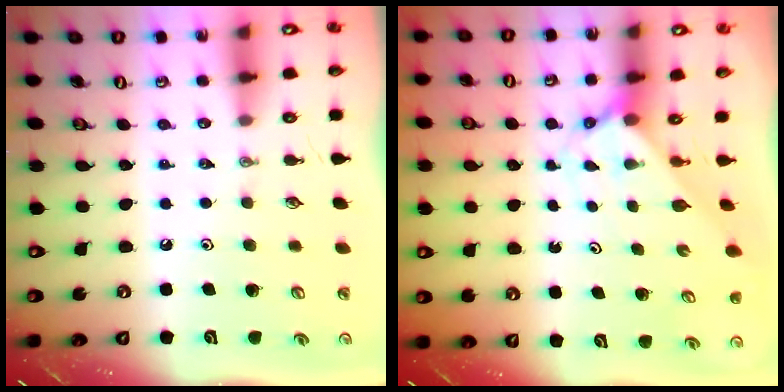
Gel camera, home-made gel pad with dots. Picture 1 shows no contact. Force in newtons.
{"total": 2.6, "press": 2.6, "slide": 0.3}